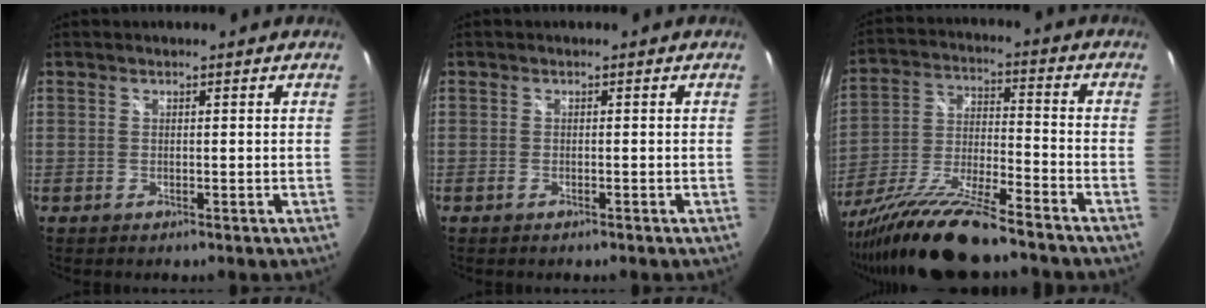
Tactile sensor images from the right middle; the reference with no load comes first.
{"total": 0.9, "force": [-0.8, 0.2, 0.4], "torque": [-0.009, -0.002, -0.014]}
{"total": 17.9, "force": [-14.3, 2.0, 10.4], "torque": [-0.217, -0.038, -0.258]}